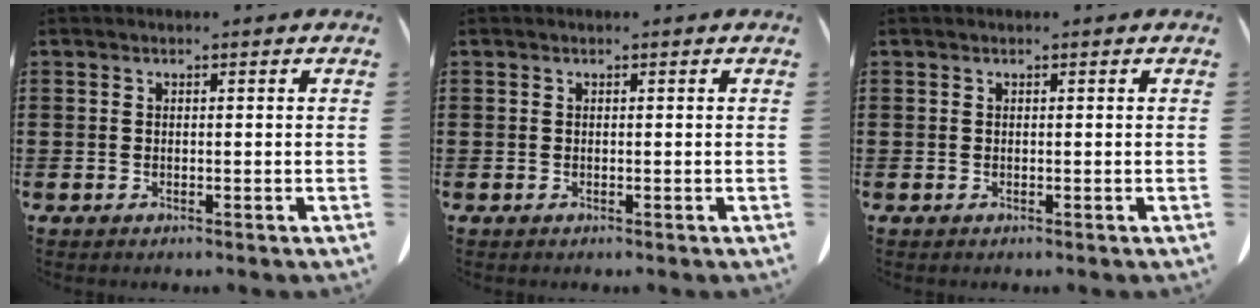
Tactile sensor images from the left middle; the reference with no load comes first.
{"total": 0.0}
{"total": 0.0}